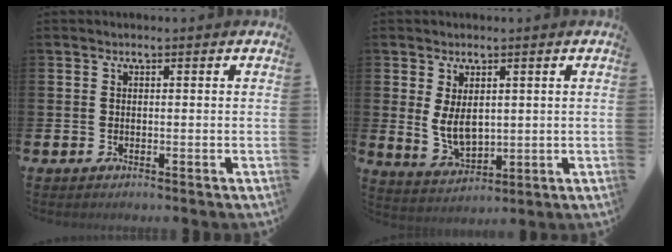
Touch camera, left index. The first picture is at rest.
{"total": 4.7, "force": [1.5, 2.6, 3.6], "torque": [-0.051, -0.008, 0.024]}